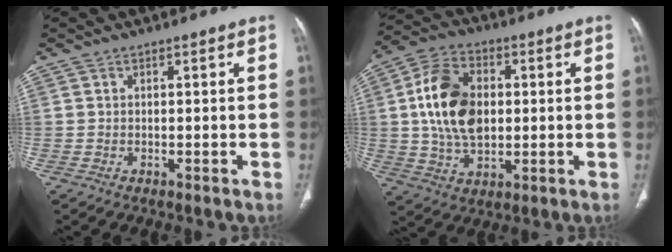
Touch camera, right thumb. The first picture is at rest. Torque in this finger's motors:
{"motor_torque": [0.69, 2.04, 1.35, 0.22, 0.50]}